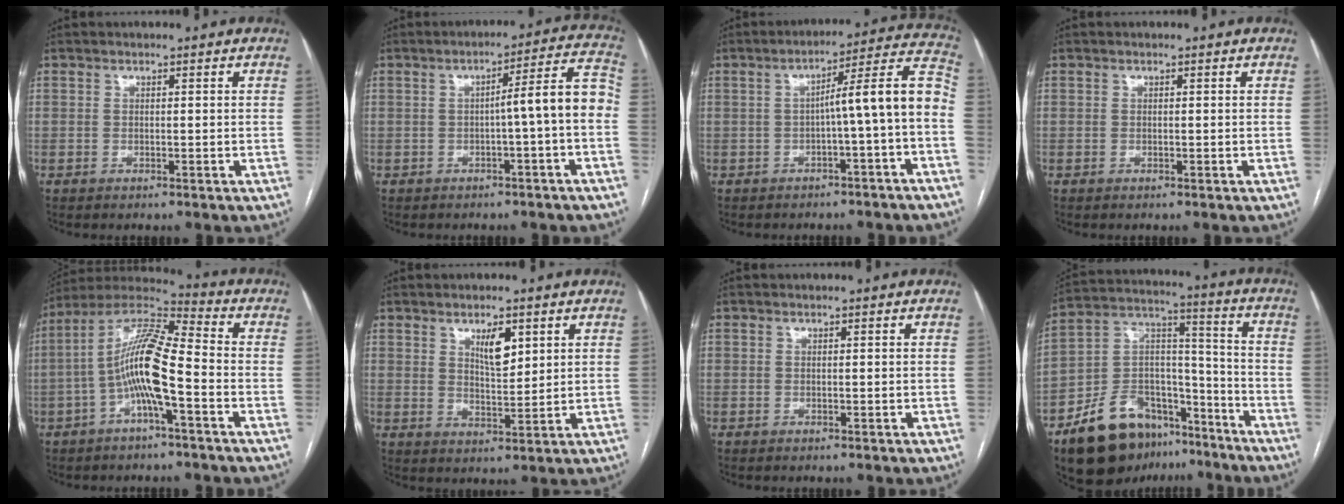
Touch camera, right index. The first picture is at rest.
{"total": 7.4, "force": [-1.5, -0.3, 7.2], "torque": [-0.091, 0.028, -0.021]}
{"total": 10.3, "force": [-2.4, -0.3, 10.0], "torque": [-0.129, 0.036, -0.035]}
{"total": 0.0}
{"total": 12.6, "force": [-3.0, 1.8, 12.1], "torque": [-0.240, 0.025, -0.060]}
{"total": 5.0, "force": [2.5, 1.7, 4.0], "torque": [-0.071, -0.004, 0.047]}
{"total": 0.0}
{"total": 18.3, "force": [-12.5, 10.2, 8.6], "torque": [-0.145, 0.050, -0.206]}